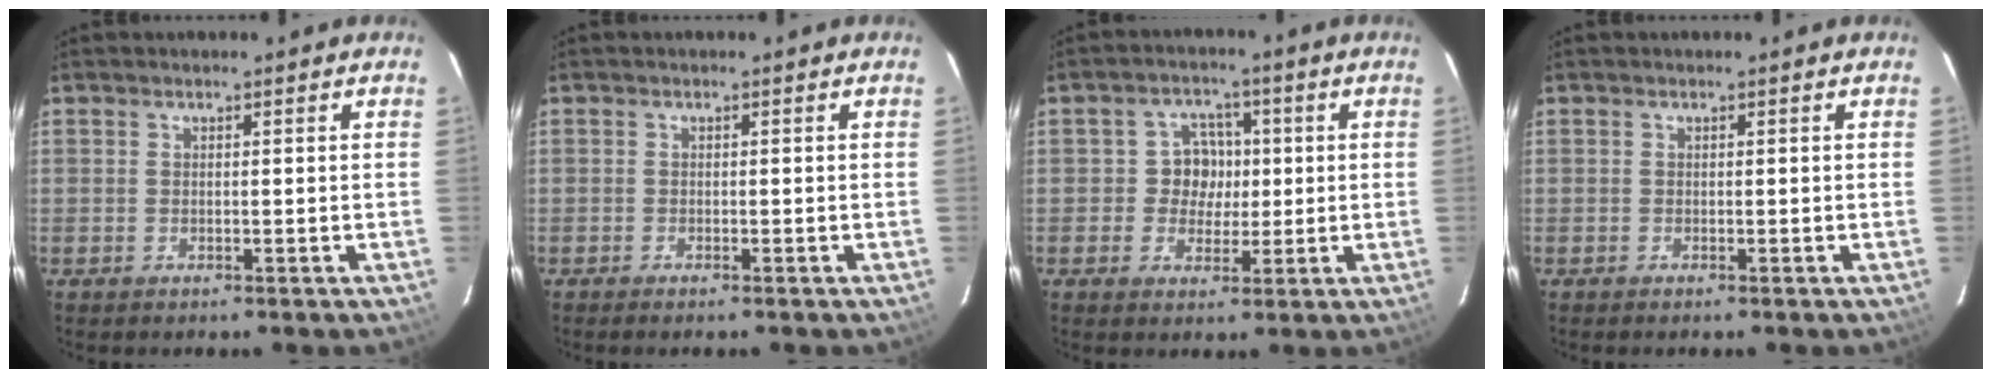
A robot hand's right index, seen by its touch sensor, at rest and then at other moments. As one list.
[{"total": 0.9, "force": [-0.8, 0.0, 0.4], "torque": [-0.009, -0.002, -0.015]}, {"total": 5.7, "force": [-0.1, 5.5, 1.6], "torque": [-0.023, 0.017, -0.004]}, {"total": 0.0}]